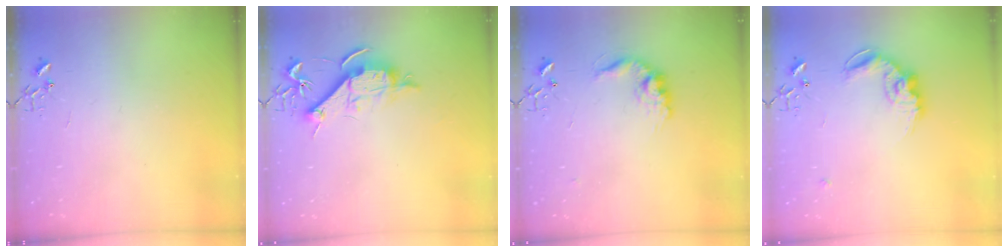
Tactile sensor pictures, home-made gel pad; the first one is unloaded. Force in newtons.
{"total": 10.6, "press": 10.6, "slide": 0.8}
{"total": 11.9, "press": 11.9, "slide": 0.7}
{"total": 12.7, "press": 12.7, "slide": 0.5}